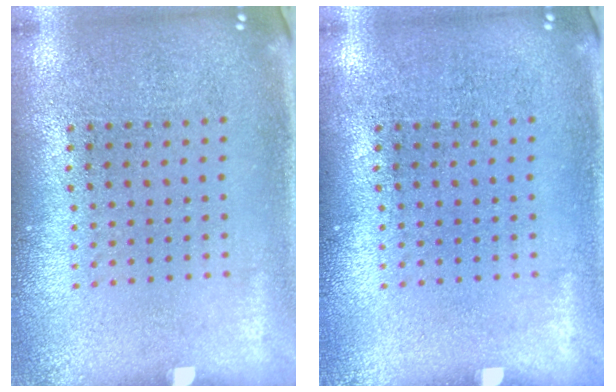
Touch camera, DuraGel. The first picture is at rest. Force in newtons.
{"total": 0.0}